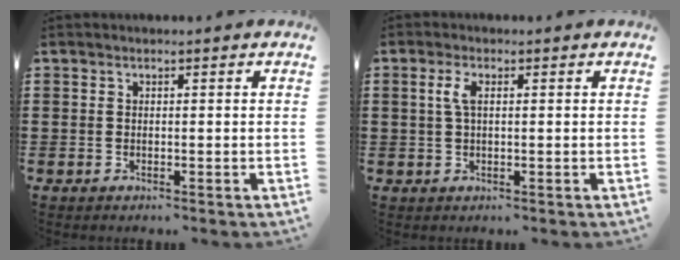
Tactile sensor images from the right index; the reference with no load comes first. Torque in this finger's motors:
{"motor_torque": [0.36, -0.33, 0.12, 0.09]}